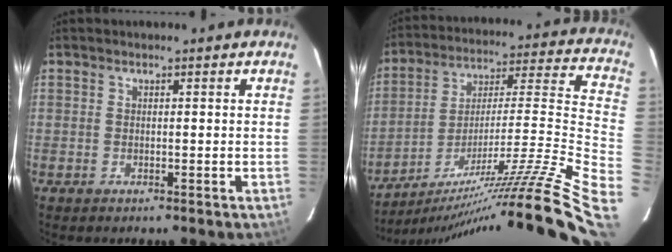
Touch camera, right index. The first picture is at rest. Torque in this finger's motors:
{"motor_torque": [-1.11, -1.03, -0.31, 0.03]}